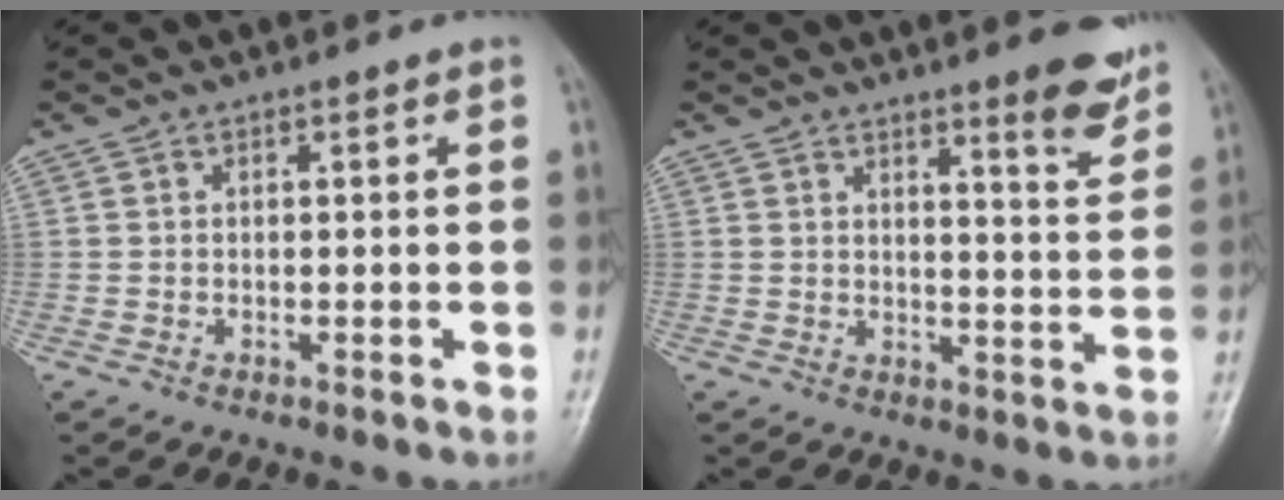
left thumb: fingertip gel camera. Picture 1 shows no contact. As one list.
[{"total": 7.5, "force": [5.4, 1.2, 5.1], "torque": [-0.051, -0.040, 0.073]}]